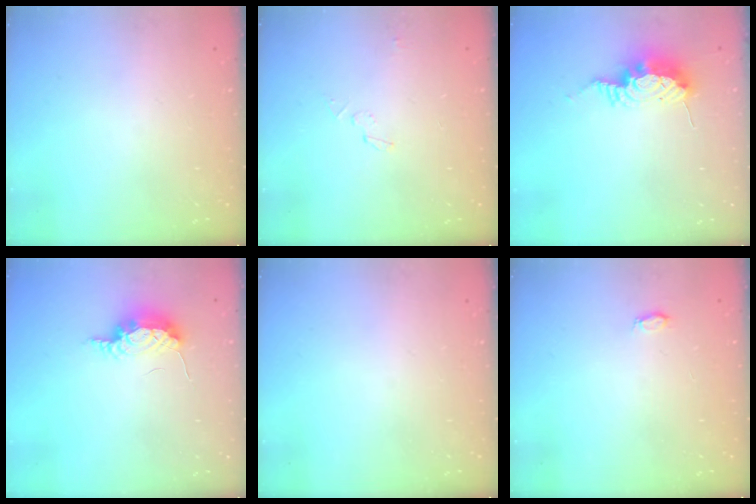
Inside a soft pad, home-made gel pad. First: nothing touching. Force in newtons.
{"total": 2.9, "press": 2.9, "slide": 0.3}
{"total": 9.3, "press": 9.2, "slide": 0.8}
{"total": 7.5, "press": 7.2, "slide": 2.0}
{"total": 0.0}
{"total": 2.7, "press": 2.7, "slide": 0.3}